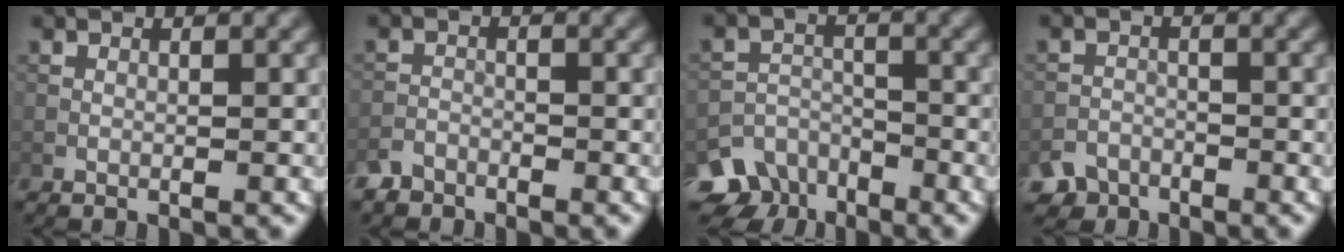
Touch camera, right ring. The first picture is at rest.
{"total": 1.9, "force": [-1.7, 0.9, 0.1], "torque": [-0.001, 0.002, -0.040]}
{"total": 6.1, "force": [-4.6, 3.8, 1.2], "torque": [-0.006, -0.012, -0.077]}
{"total": 3.3, "force": [-2.8, 1.8, 0.3], "torque": [0.003, -0.002, -0.048]}